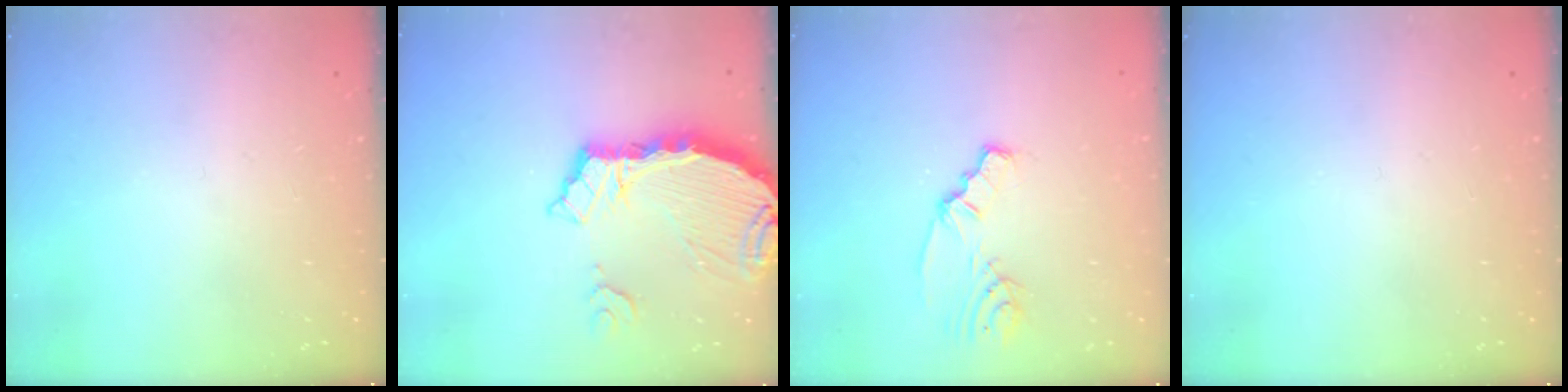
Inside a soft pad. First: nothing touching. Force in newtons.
{"total": 9.1, "press": 9.0, "slide": 1.1}
{"total": 3.4, "press": 3.4, "slide": 0.2}
{"total": 0.0}